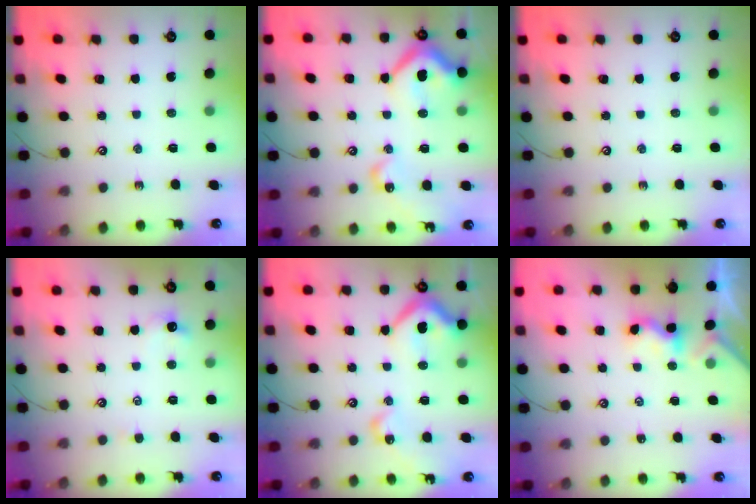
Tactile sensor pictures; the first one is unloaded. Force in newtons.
{"total": 18.0, "press": 17.9, "slide": 2.1}
{"total": 0.0}
{"total": 0.8, "press": 0.6, "slide": 0.5}
{"total": 16.0, "press": 15.9, "slide": 1.6}
{"total": 1.2, "press": 1.1, "slide": 0.5}